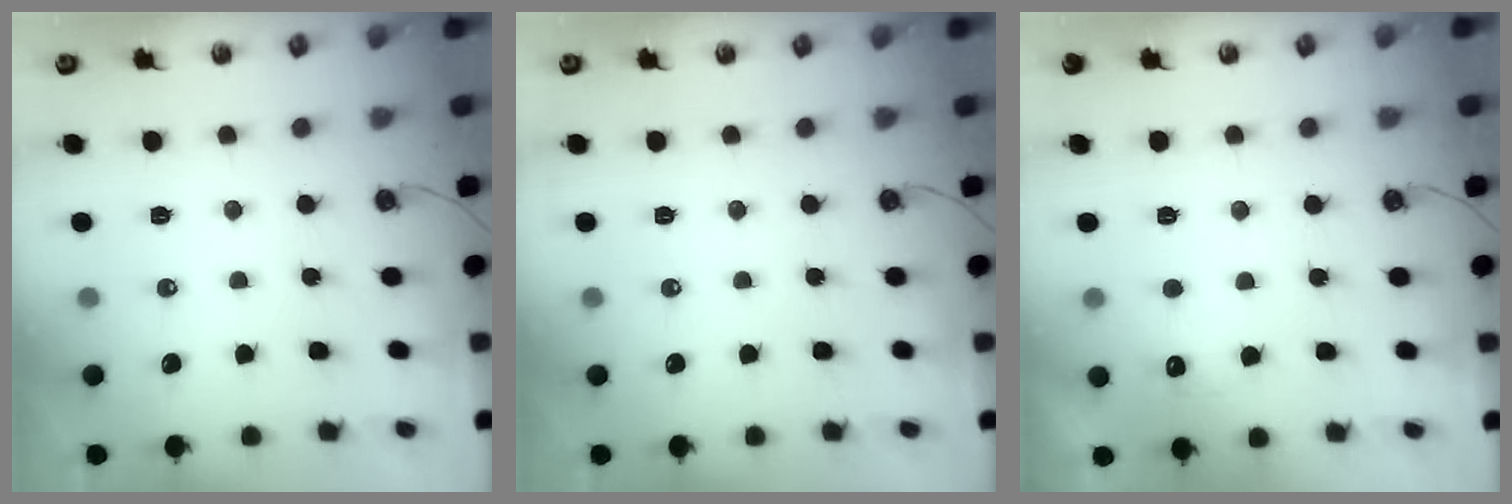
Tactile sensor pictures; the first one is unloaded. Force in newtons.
{"total": 0.0}
{"total": 5.0, "press": 4.8, "slide": 1.2}